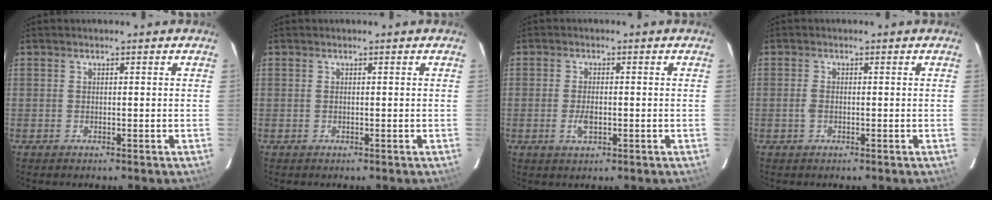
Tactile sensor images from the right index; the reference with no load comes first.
{"total": 0.0}
{"total": 3.2, "force": [-0.9, 1.4, 2.7], "torque": [-0.053, -0.002, -0.015]}
{"total": 1.3, "force": [-0.4, 0.8, 1.0], "torque": [-0.023, 0.002, -0.010]}